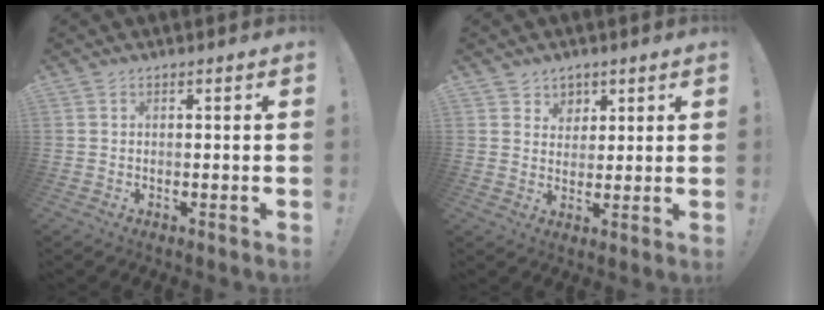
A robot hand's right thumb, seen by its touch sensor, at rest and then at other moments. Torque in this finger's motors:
{"motor_torque": [-0.05, 0.43, 0.31, 0.12, -0.02]}